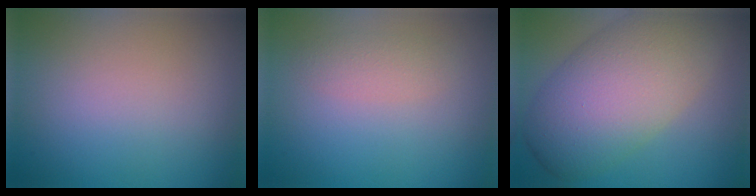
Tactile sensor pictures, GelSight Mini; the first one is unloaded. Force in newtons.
{"total": 1.5, "press": 1.5, "slide": 0.1}
{"total": 10.5, "press": 10.5, "slide": 0.9}